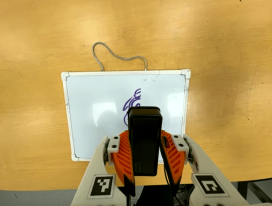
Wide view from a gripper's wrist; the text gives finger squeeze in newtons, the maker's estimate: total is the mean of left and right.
{"total": 5.5, "left": 4.1, "right": 6.9}